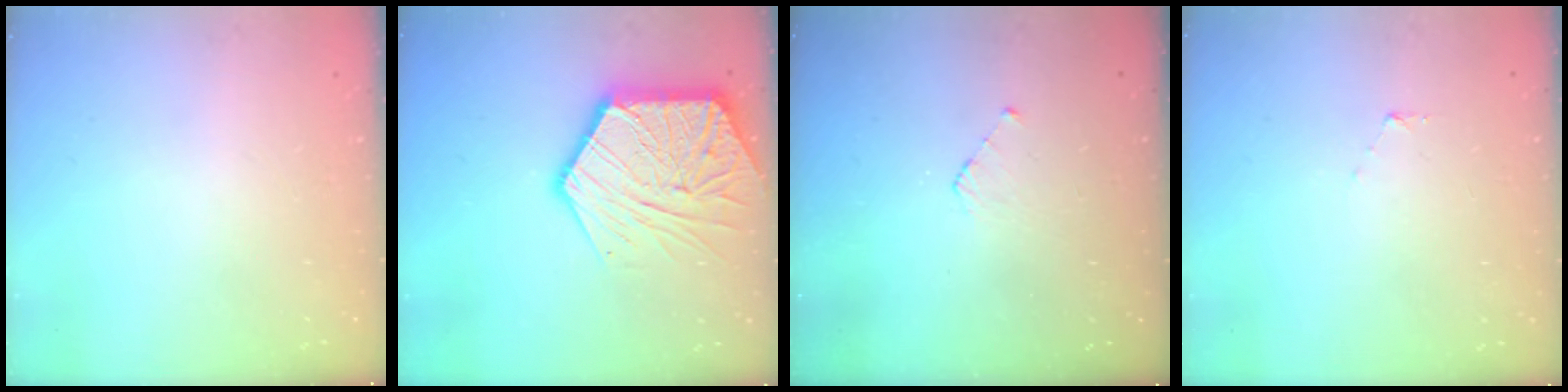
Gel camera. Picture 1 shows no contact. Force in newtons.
{"total": 19.8, "press": 19.7, "slide": 1.9}
{"total": 4.3, "press": 4.3, "slide": 0.3}
{"total": 3.5, "press": 3.5, "slide": 0.3}